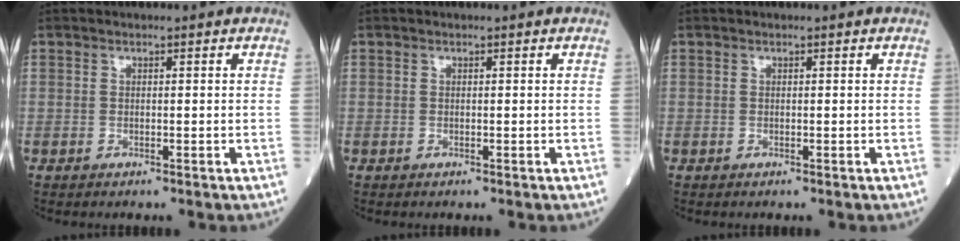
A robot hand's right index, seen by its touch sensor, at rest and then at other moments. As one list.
[{"total": 0.0}, {"total": 0.0}]